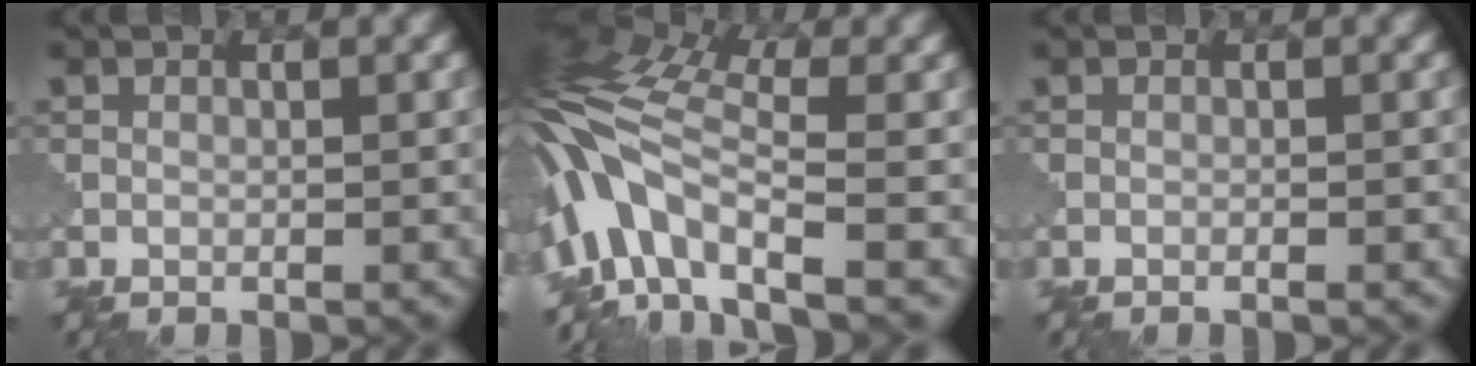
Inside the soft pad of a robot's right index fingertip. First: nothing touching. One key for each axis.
{"total": 10.3, "fx": -3.0, "fy": 5.0, "fz": 8.6, "tx": -0.183, "ty": 0.015, "tz": -0.062}
{"total": 0.7, "fx": -0.1, "fy": 0.4, "fz": 0.6, "tx": 0.014, "ty": -0.002, "tz": -0.018}